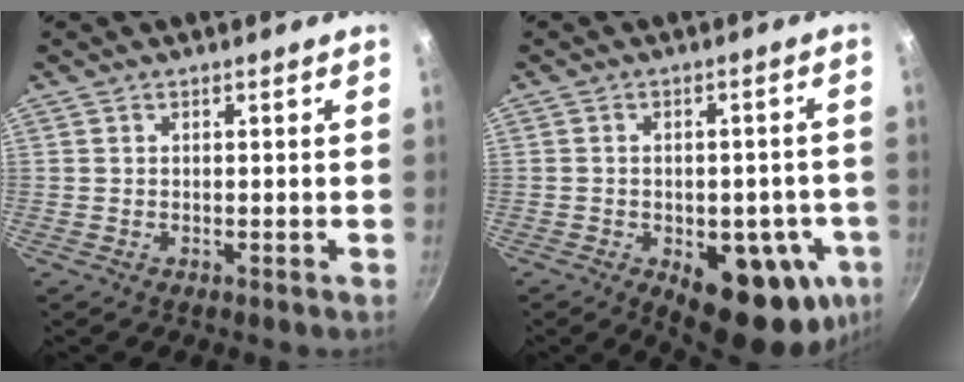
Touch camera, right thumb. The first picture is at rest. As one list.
[{"total": 18.1, "force": [-6.2, 9.0, 14.5], "torque": [-0.131, 0.002, -0.071]}]